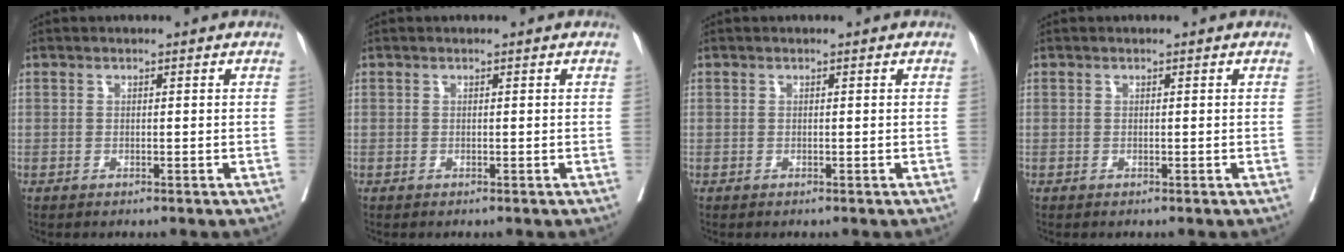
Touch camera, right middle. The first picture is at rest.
{"total": 0.0}
{"total": 0.0}
{"total": 0.0}